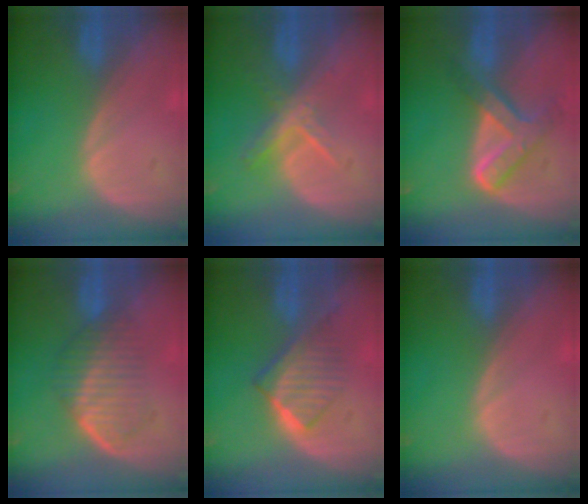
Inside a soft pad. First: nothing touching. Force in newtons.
{"total": 5.7, "press": 5.0, "slide": 2.9}
{"total": 7.6, "press": 6.3, "slide": 4.2}
{"total": 6.9, "press": 6.1, "slide": 3.3}
{"total": 6.5, "press": 5.9, "slide": 2.7}
{"total": 0.0}